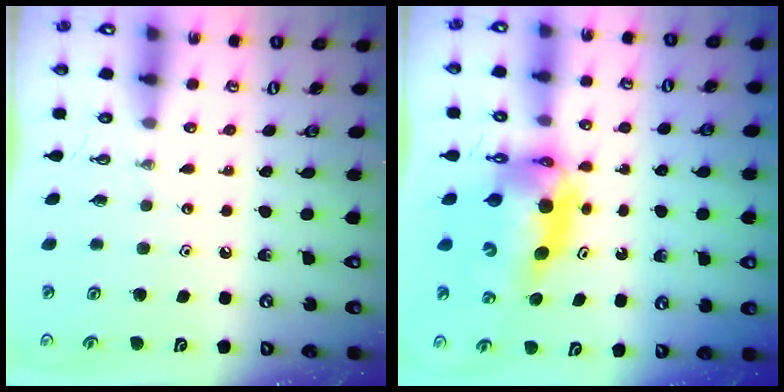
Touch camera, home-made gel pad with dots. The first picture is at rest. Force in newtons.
{"total": 8.8, "press": 8.8, "slide": 0.8}